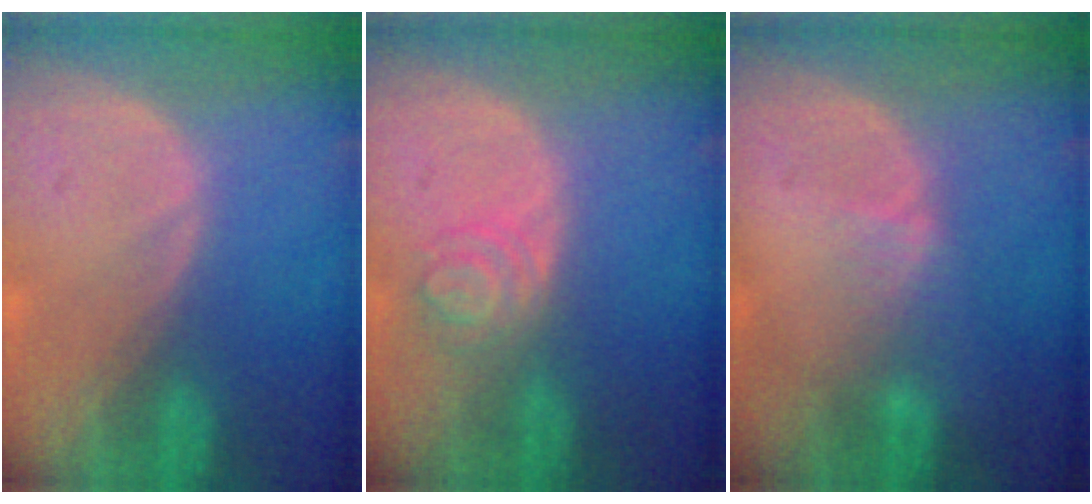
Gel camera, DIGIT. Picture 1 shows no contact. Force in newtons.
{"total": 3.9, "press": 3.7, "slide": 1.3}
{"total": 1.9, "press": 1.9, "slide": 0.2}